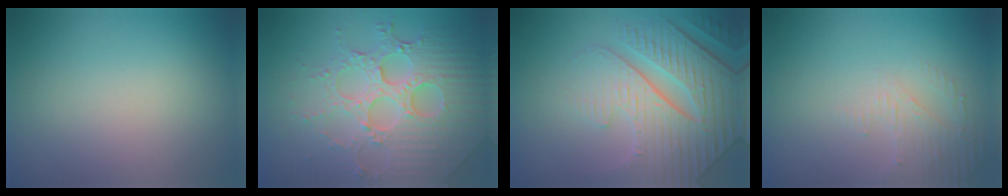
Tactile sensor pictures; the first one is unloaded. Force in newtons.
{"total": 7.9, "press": 5.8, "slide": 5.4}
{"total": 7.5, "press": 6.0, "slide": 4.6}
{"total": 2.2, "press": 2.1, "slide": 0.5}